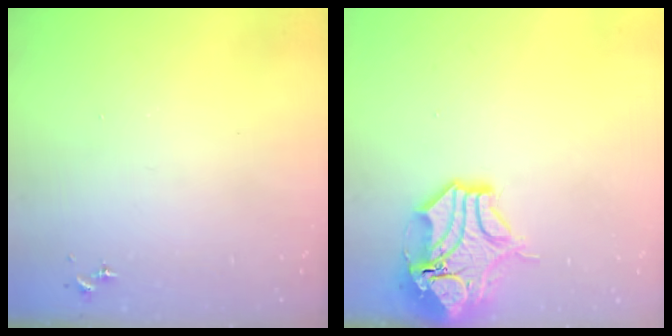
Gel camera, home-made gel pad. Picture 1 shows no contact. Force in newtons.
{"total": 15.1, "press": 14.9, "slide": 2.5}